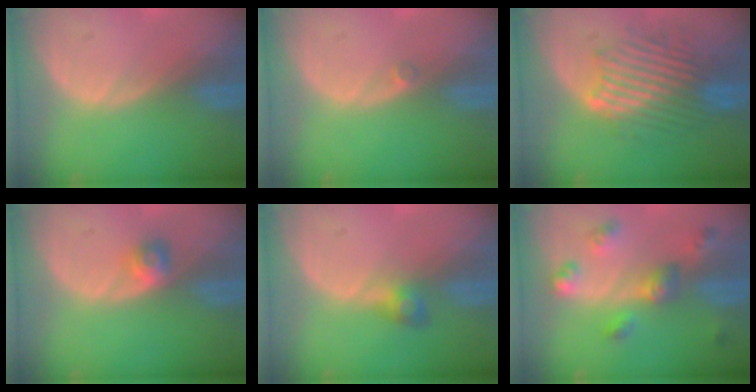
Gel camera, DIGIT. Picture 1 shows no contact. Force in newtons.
{"total": 0.7, "press": 0.6, "slide": 0.3}
{"total": 9.3, "press": 9.3, "slide": 0.9}
{"total": 2.5, "press": 2.2, "slide": 1.2}
{"total": 2.5, "press": 2.4, "slide": 0.7}
{"total": 6.5, "press": 5.8, "slide": 2.9}